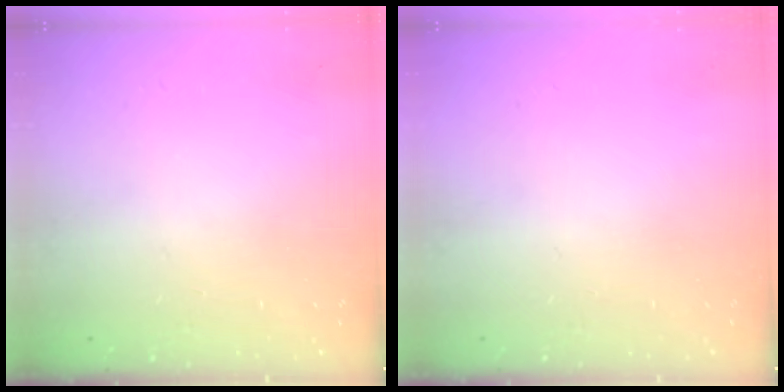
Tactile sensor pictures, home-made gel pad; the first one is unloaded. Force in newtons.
{"total": 0.0}